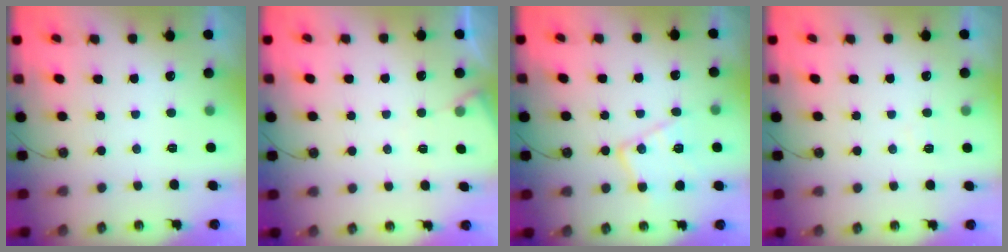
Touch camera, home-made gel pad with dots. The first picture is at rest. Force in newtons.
{"total": 4.0, "press": 3.9, "slide": 0.6}
{"total": 13.5, "press": 13.4, "slide": 1.1}
{"total": 4.4, "press": 4.4, "slide": 0.6}